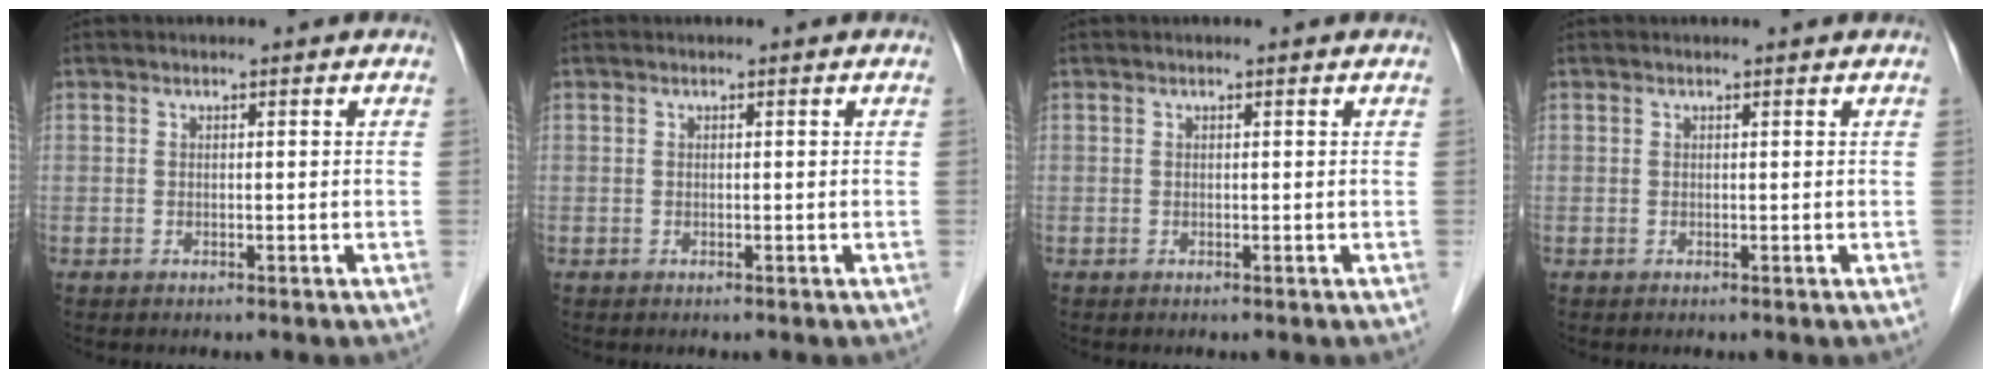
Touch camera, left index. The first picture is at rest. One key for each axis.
{"total": 0.0}
{"total": 0.0}
{"total": 0.0}